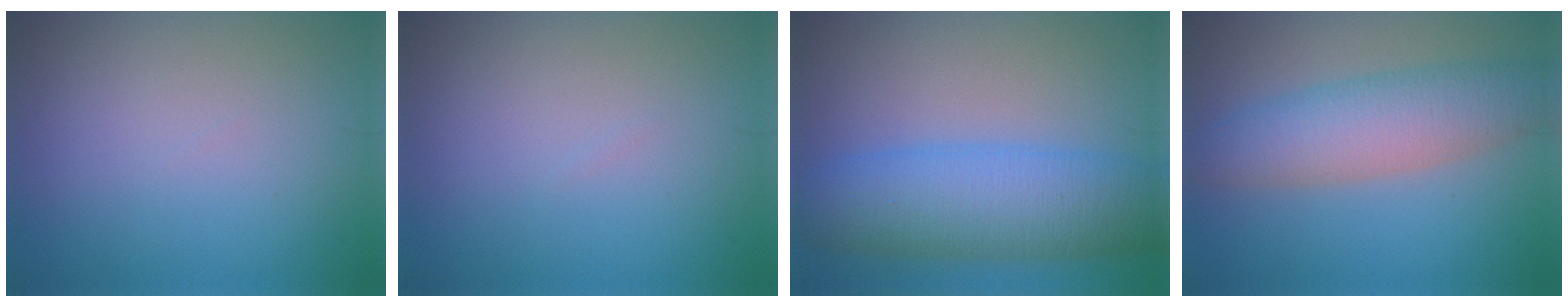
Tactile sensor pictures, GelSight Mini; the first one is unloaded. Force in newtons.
{"total": 0.0}
{"total": 8.8, "press": 8.8, "slide": 0.2}
{"total": 6.0, "press": 6.0, "slide": 0.1}